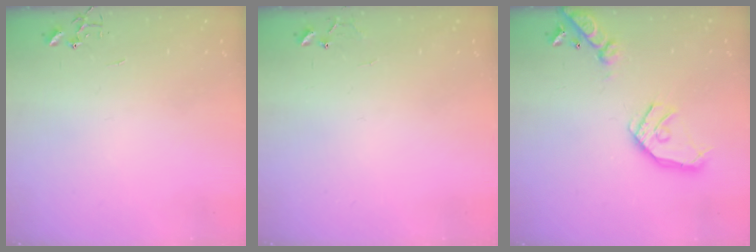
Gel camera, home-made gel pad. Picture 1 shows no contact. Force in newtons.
{"total": 6.6, "press": 6.6, "slide": 0.5}
{"total": 17.3, "press": 17.0, "slide": 2.8}